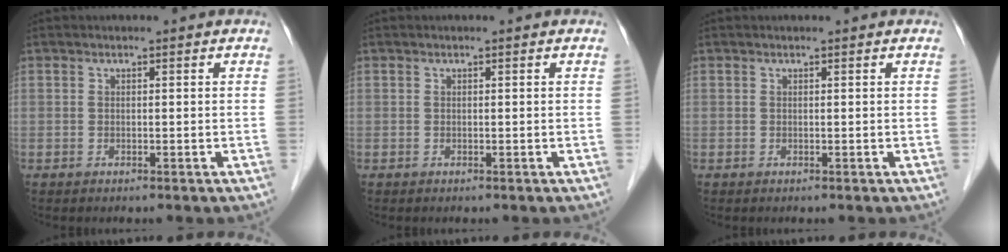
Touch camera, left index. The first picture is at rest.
{"total": 0.0}
{"total": 0.0}